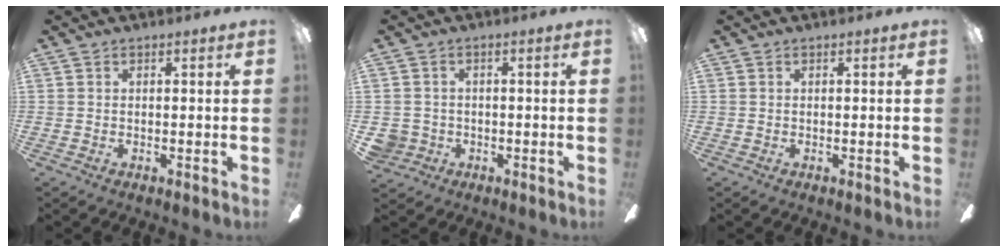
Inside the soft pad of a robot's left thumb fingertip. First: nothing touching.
{"total": 3.4, "force": [-0.7, 3.3, 0.4], "torque": [-0.020, 0.006, -0.016]}
{"total": 0.0}